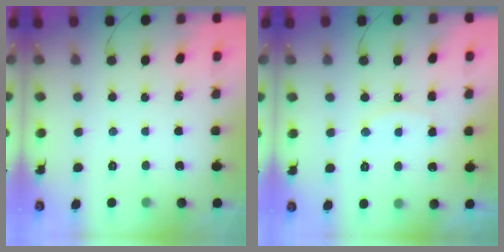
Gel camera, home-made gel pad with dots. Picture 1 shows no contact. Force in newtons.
{"total": 6.9, "press": 6.9, "slide": 0.3}